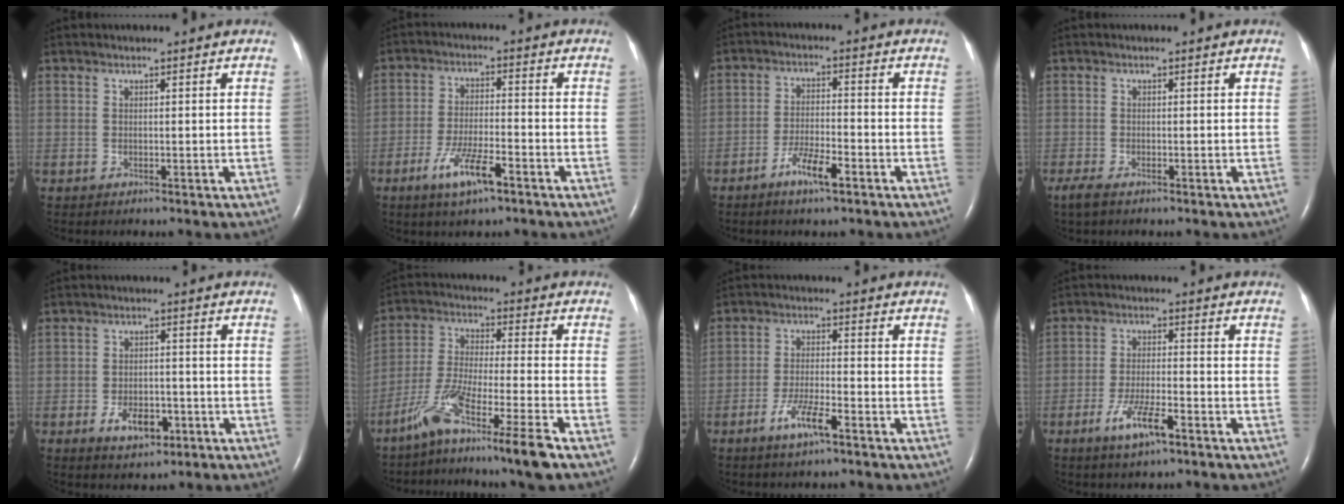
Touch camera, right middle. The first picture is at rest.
{"total": 7.3, "force": [-4.2, 1.3, 5.8], "torque": [-0.118, -0.010, -0.075]}
{"total": 5.4, "force": [-3.3, 0.8, 4.1], "torque": [-0.084, -0.003, -0.062]}
{"total": 2.9, "force": [-2.0, 0.8, 1.8], "torque": [-0.042, -0.010, -0.035]}
{"total": 5.4, "force": [-2.5, 3.0, 3.7], "torque": [-0.065, 0.000, -0.036]}
{"total": 12.8, "force": [-8.7, -1.1, 9.4], "torque": [-0.188, -0.031, -0.160]}
{"total": 5.4, "force": [-3.3, 0.7, 4.3], "torque": [-0.089, -0.005, -0.062]}
{"total": 6.3, "force": [-3.7, 1.1, 5.0], "torque": [-0.103, -0.007, -0.064]}